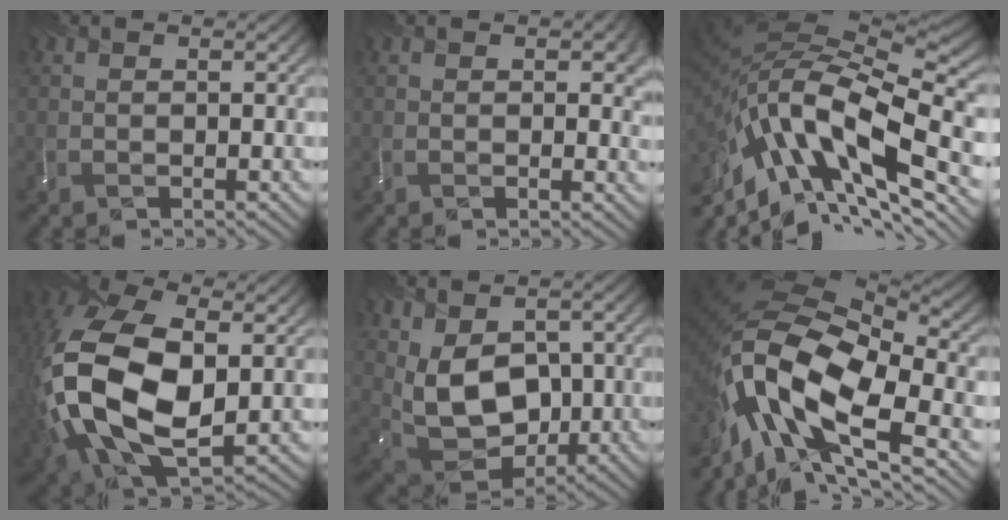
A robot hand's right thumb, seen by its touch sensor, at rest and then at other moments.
{"total": 3.6, "force": [1.1, 2.0, 2.8], "torque": [-0.034, -0.001, 0.022]}
{"total": 18.6, "force": [-5.8, 7.8, 15.8], "torque": [-0.309, -0.007, -0.107]}
{"total": 18.9, "force": [-0.9, 11.4, 15.0], "torque": [-0.357, -0.021, -0.016]}
{"total": 10.3, "force": [1.4, 7.3, 7.1], "torque": [-0.164, -0.017, 0.038]}
{"total": 16.5, "force": [-6.5, 8.2, 12.7], "torque": [-0.269, -0.010, -0.123]}